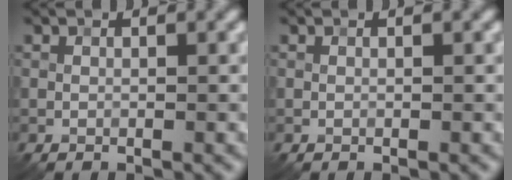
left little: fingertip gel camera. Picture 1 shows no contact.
{"total": 0.0}